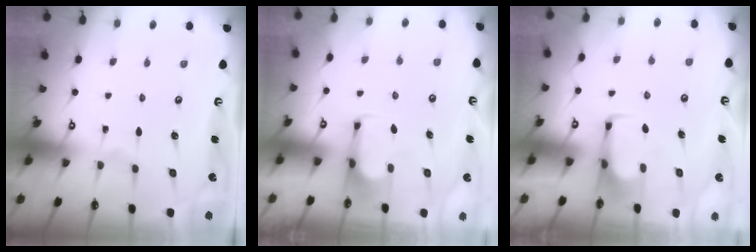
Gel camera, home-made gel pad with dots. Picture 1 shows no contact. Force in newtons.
{"total": 0.9, "press": 0.7, "slide": 0.6}
{"total": 1.6, "press": 1.5, "slide": 0.4}